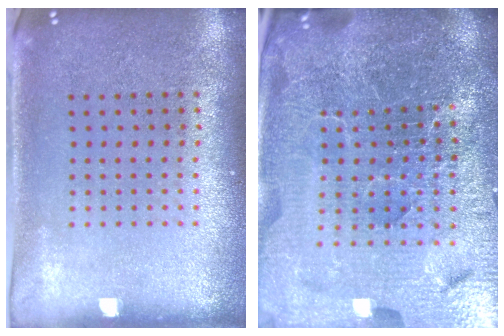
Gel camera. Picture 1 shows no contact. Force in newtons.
{"total": 6.7, "press": 5.9, "slide": 3.2}